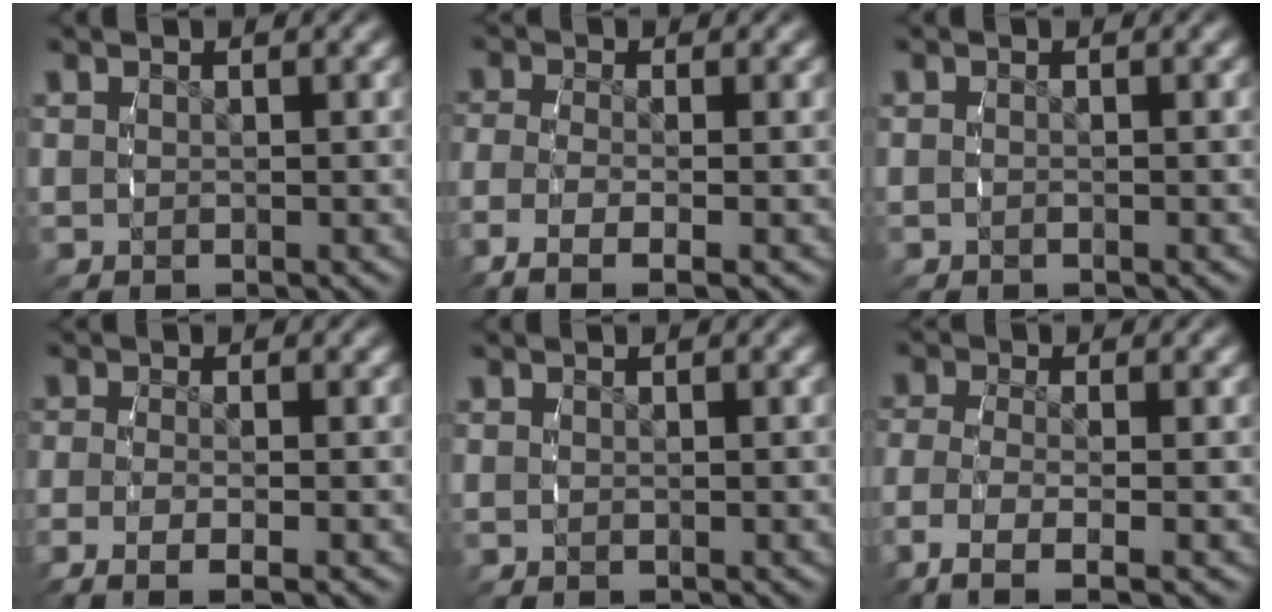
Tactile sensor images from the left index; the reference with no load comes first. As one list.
[{"total": 4.1, "force": [-2.4, 1.4, 3.1], "torque": [-0.080, -0.024, -0.028]}, {"total": 0.5, "force": [-0.5, -0.2, 0.0], "torque": [-0.001, 0.001, -0.012]}, {"total": 3.0, "force": [-1.9, 0.6, 2.3], "torque": [-0.051, -0.009, -0.030]}, {"total": 0.0}, {"total": 4.7, "force": [-2.6, 1.8, 3.4], "torque": [-0.092, -0.028, -0.029]}]